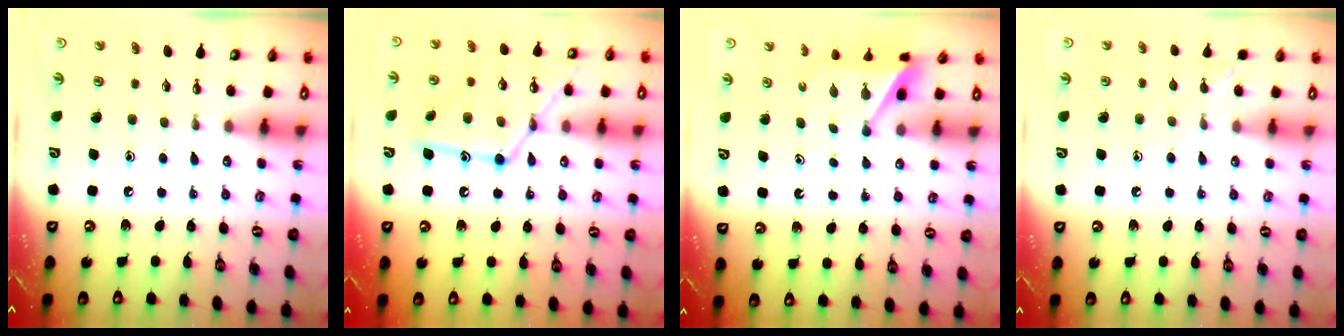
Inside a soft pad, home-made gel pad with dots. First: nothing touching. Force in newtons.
{"total": 15.8, "press": 15.7, "slide": 1.4}
{"total": 4.8, "press": 4.8, "slide": 0.3}
{"total": 4.9, "press": 4.8, "slide": 0.5}